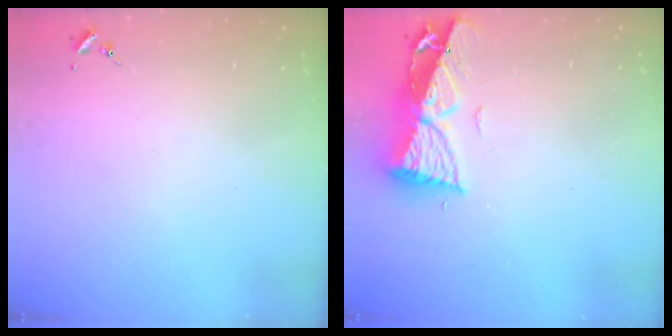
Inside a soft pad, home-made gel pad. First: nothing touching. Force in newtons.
{"total": 9.6, "press": 9.6, "slide": 1.1}